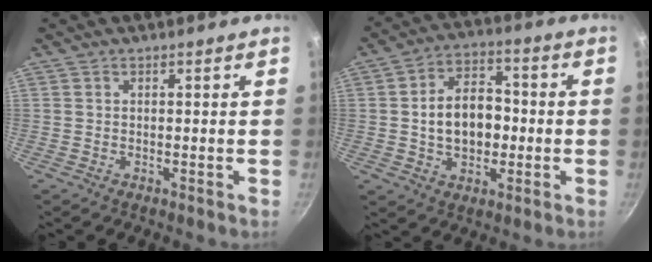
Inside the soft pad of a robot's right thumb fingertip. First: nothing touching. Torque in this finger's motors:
{"motor_torque": [-0.04, 0.29, 0.55, -0.17, 0.10]}